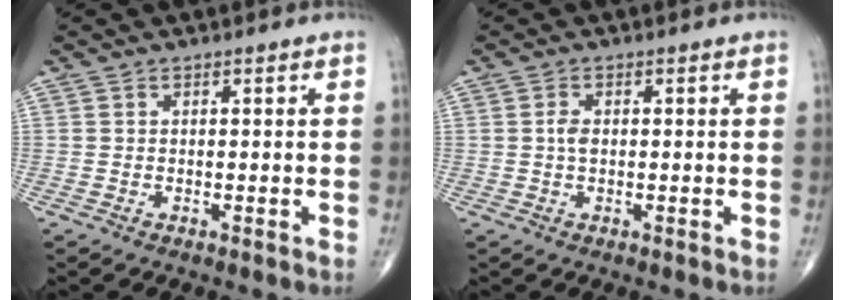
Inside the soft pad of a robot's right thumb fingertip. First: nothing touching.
{"total": 1.9, "force": [0.0, 1.2, 1.5], "torque": [-0.028, 0.001, -0.002]}